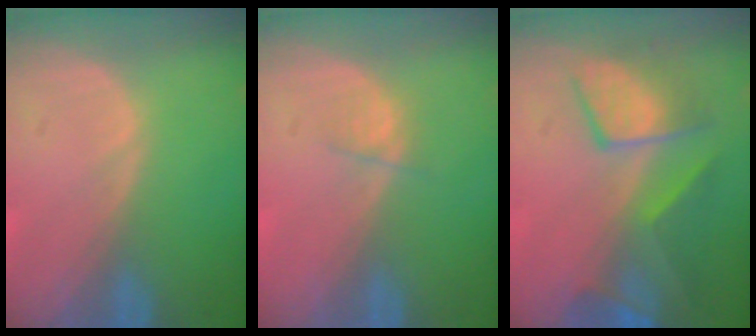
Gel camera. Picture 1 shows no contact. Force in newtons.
{"total": 1.4, "press": 1.3, "slide": 0.6}
{"total": 8.0, "press": 7.9, "slide": 1.6}